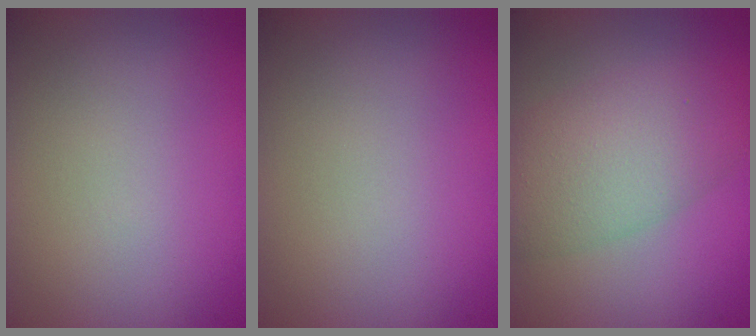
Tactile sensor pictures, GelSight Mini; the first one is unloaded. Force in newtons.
{"total": 0.0}
{"total": 6.8, "press": 6.8, "slide": 0.1}